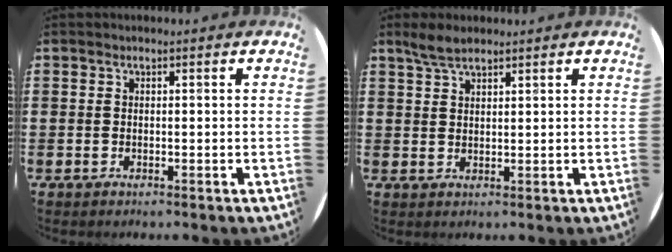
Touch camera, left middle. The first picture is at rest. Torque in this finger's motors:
{"motor_torque": [0.08, -0.06, 0.03, 0.01]}